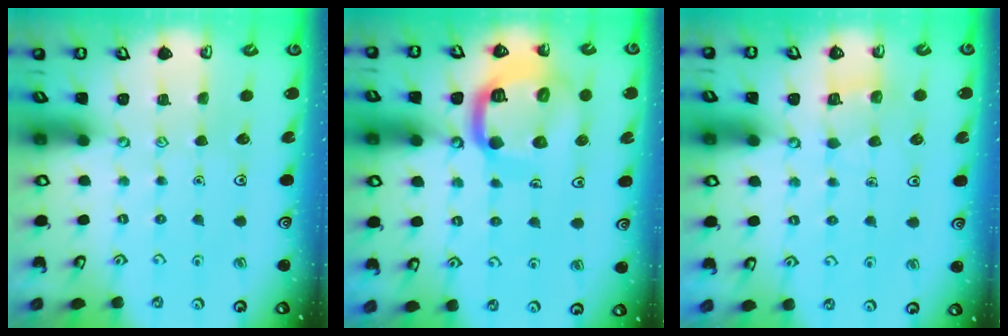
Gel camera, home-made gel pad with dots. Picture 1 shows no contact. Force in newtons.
{"total": 17.4, "press": 17.3, "slide": 1.9}
{"total": 4.7, "press": 4.7, "slide": 0.3}